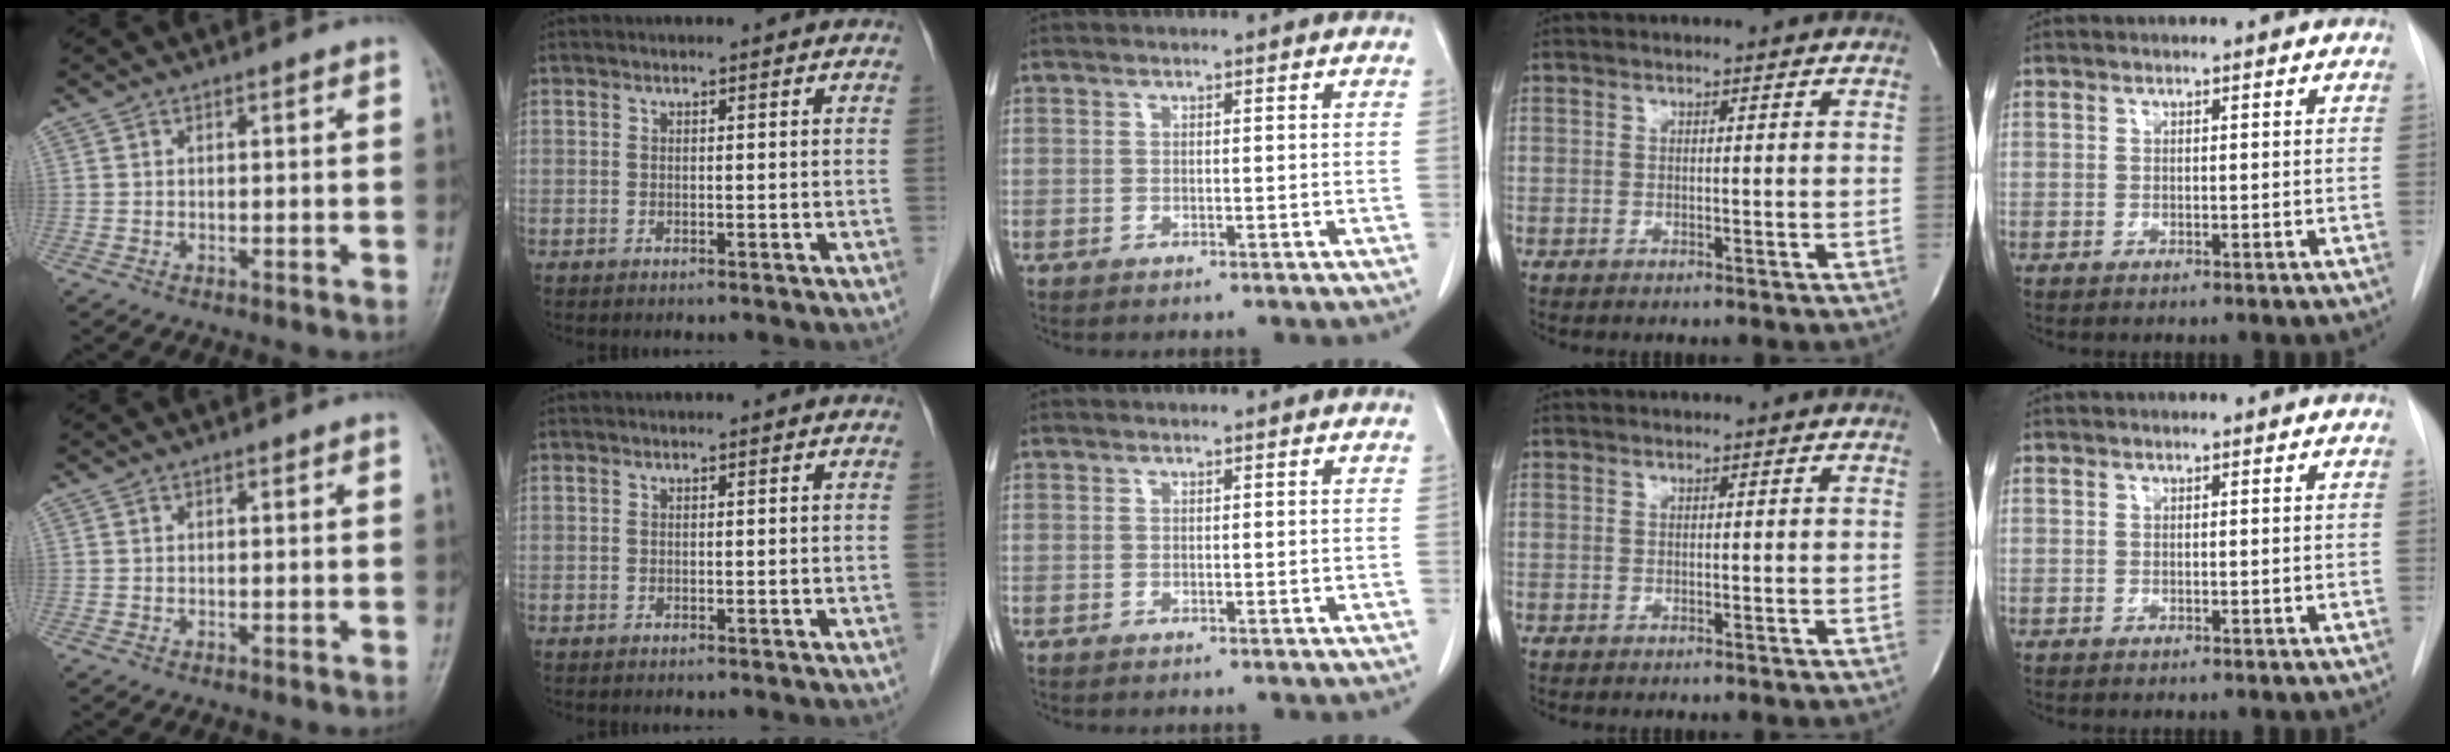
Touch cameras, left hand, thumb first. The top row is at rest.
{}